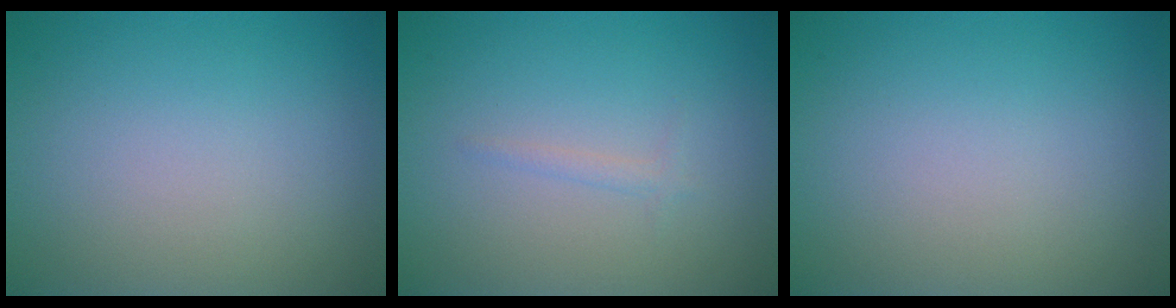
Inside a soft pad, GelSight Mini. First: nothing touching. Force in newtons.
{"total": 1.0, "press": 1.0, "slide": 0.1}
{"total": 0.0}